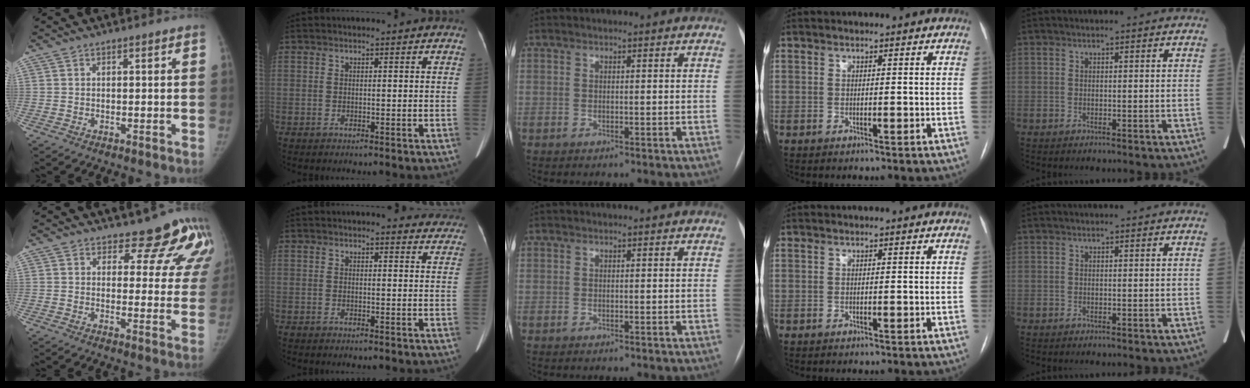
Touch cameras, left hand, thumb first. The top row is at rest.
{"thumb": {"total": 11.8, "force": [10.6, 4.7, 2.3], "torque": [0.026, -0.078, 0.097]}, "index": {"total": 7.2, "force": [6.8, 2.1, 0.8], "torque": [0.027, -0.006, 0.042]}}